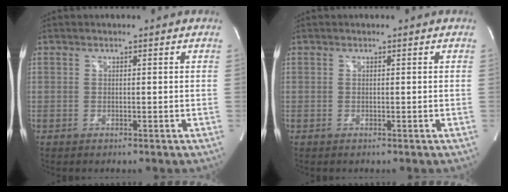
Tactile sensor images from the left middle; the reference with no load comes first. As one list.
[{"total": 0.0}]